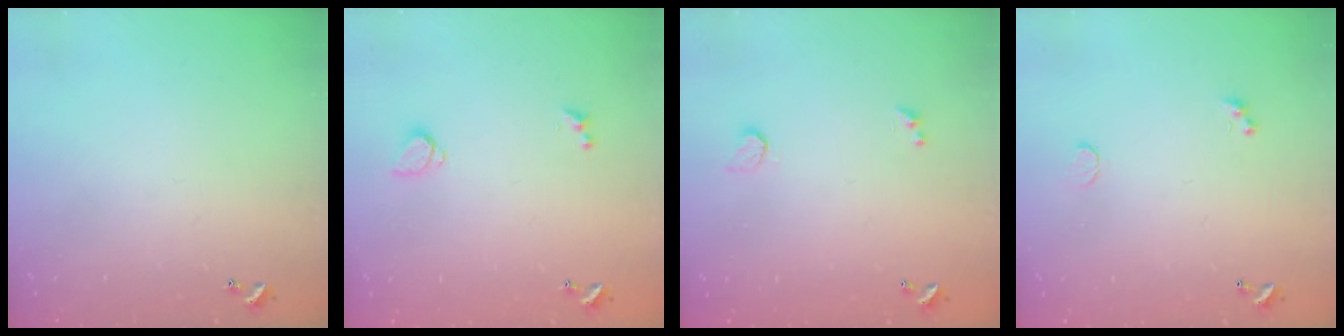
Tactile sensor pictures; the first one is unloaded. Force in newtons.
{"total": 0.8, "press": 0.6, "slide": 0.4}
{"total": 1.0, "press": 0.7, "slide": 0.7}
{"total": 0.6, "press": 0.4, "slide": 0.4}